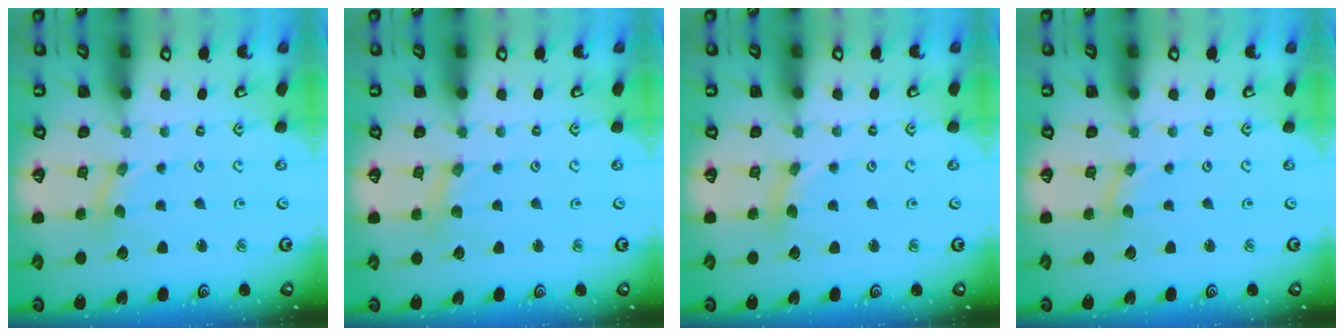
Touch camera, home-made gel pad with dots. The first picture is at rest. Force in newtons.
{"total": 1.5, "press": 1.5, "slide": 0.3}
{"total": 2.9, "press": 2.8, "slide": 0.4}
{"total": 0.0}